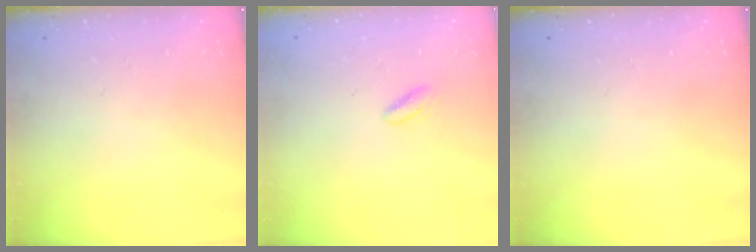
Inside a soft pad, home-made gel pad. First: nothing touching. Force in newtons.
{"total": 2.9, "press": 2.7, "slide": 1.1}
{"total": 0.0}